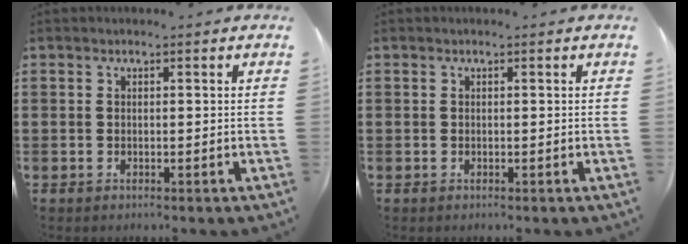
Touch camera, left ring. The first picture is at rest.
{"total": 0.0}